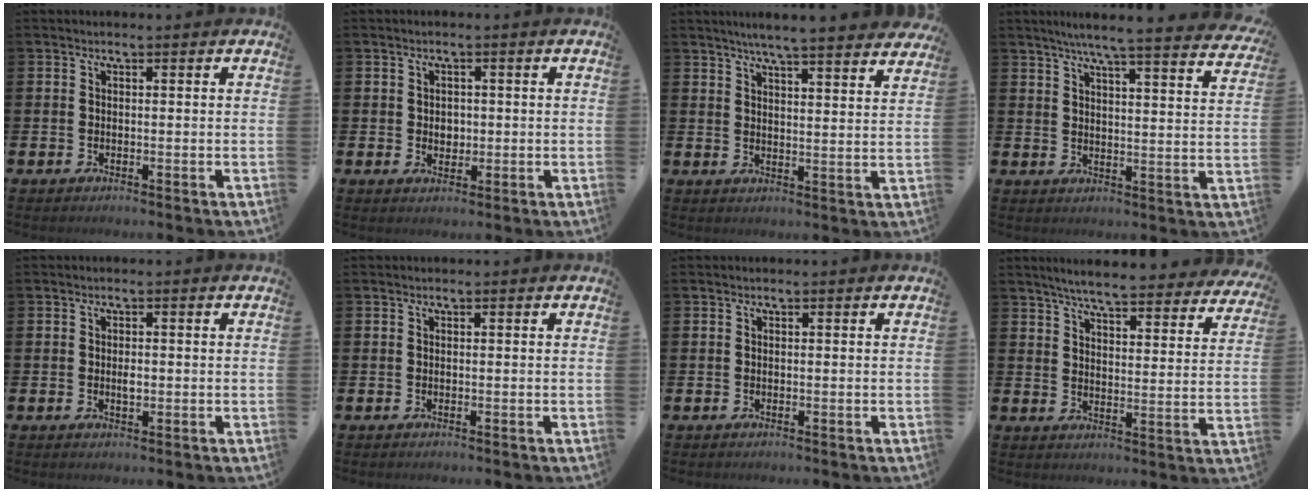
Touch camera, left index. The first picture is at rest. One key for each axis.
{"total": 1.9, "fx": 0.3, "fy": 1.6, "fz": 0.9, "tx": 0.001, "ty": 0.001, "tz": -0.002}
{"total": 5.6, "fx": 5.4, "fy": -0.5, "fz": 1.5, "tx": -0.038, "ty": -0.031, "tz": 0.092}
{"total": 6.0, "fx": 5.4, "fy": -0.3, "fz": 2.4, "tx": -0.051, "ty": -0.041, "tz": 0.087}
{"total": 1.2, "fx": 0.0, "fy": 0.6, "fz": 1.1, "tx": -0.007, "ty": -0.003, "tz": -0.005}
{"total": 0.0}
{"total": 0.0}
{"total": 6.0, "fx": 5.7, "fy": 0.3, "fz": 1.9, "tx": -0.050, "ty": -0.044, "tz": 0.094}